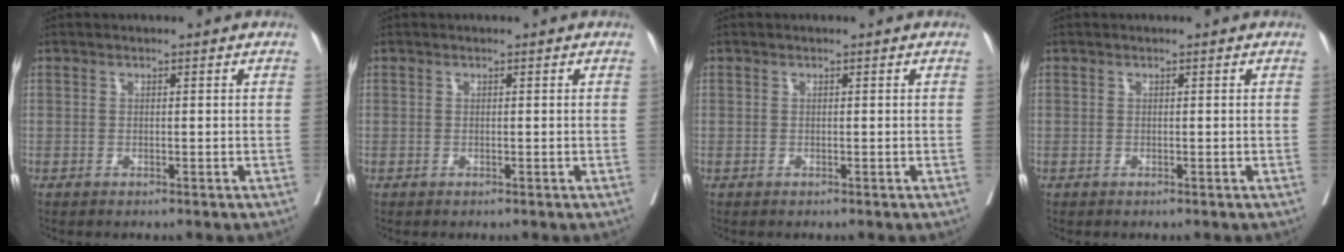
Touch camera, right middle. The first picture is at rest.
{"total": 0.0}
{"total": 0.0}
{"total": 0.0}